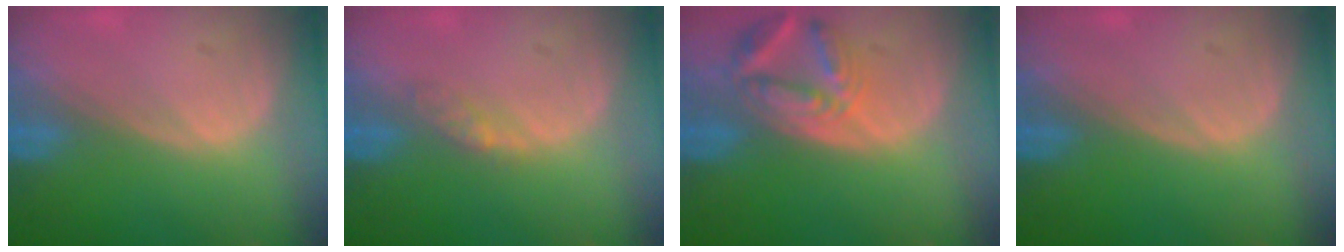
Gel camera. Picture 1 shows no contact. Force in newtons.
{"total": 2.2, "press": 1.9, "slide": 1.2}
{"total": 7.2, "press": 6.5, "slide": 3.0}
{"total": 0.0}